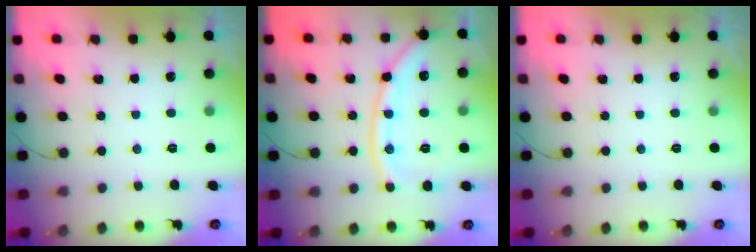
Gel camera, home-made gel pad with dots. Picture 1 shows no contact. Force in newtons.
{"total": 12.0, "press": 11.9, "slide": 1.5}
{"total": 0.0}